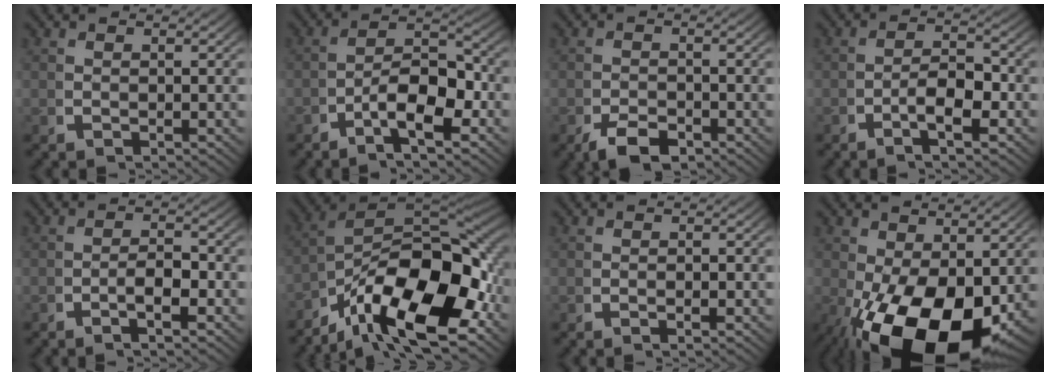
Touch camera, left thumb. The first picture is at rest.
{"total": 7.4, "force": [-1.6, 3.8, 6.1], "torque": [-0.109, -0.016, -0.029]}
{"total": 3.0, "force": [-2.1, 1.5, 1.6], "torque": [-0.026, -0.012, -0.035]}
{"total": 4.8, "force": [-1.0, 2.2, 4.2], "torque": [-0.078, -0.015, -0.016]}
{"total": 3.1, "force": [-0.8, 1.1, 2.8], "torque": [-0.050, -0.005, -0.016]}
{"total": 21.0, "force": [-2.6, 12.5, 16.7], "torque": [-0.274, -0.047, -0.032]}
{"total": 0.8, "force": [-0.1, 0.3, 0.7], "torque": [-0.011, 0.003, -0.006]}
{"total": 14.3, "force": [-3.5, 8.2, 11.2], "torque": [-0.204, -0.076, -0.016]}